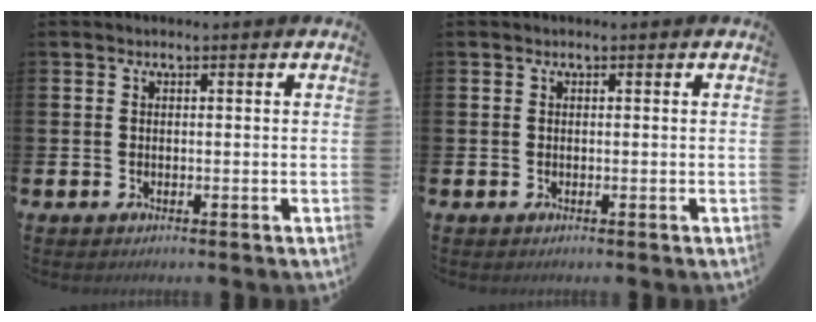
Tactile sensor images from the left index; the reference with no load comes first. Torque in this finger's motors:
{"motor_torque": [0.03, 0.00, 0.02, 0.01]}